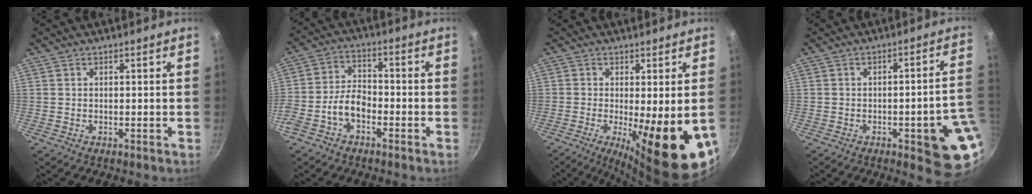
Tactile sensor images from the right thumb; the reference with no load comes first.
{"total": 6.8, "force": [-3.2, 4.0, 4.5], "torque": [-0.074, 0.044, -0.067]}
{"total": 17.0, "force": [-4.1, 4.4, 15.9], "torque": [-0.216, -0.021, -0.045]}
{"total": 13.7, "force": [-3.8, 3.8, 12.6], "torque": [-0.106, 0.023, -0.046]}